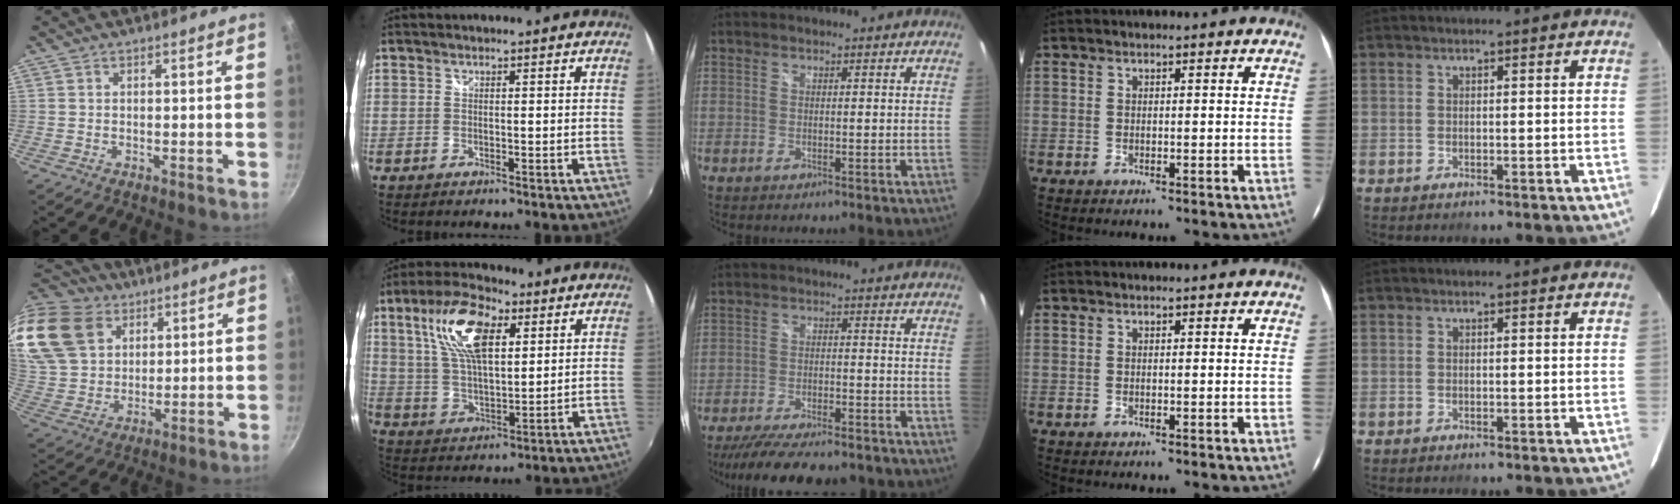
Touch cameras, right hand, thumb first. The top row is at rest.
{"thumb": {"total": 20.7, "force": [11.7, 14.3, 9.3], "torque": [-0.183, -0.022, 0.234]}, "index": {"total": 14.8, "force": [6.1, 6.5, 11.8], "torque": [-0.228, 0.021, 0.115]}, "middle": {"total": 17.9, "force": [-15.3, 4.0, 8.3], "torque": [-0.165, -0.030, -0.226]}}